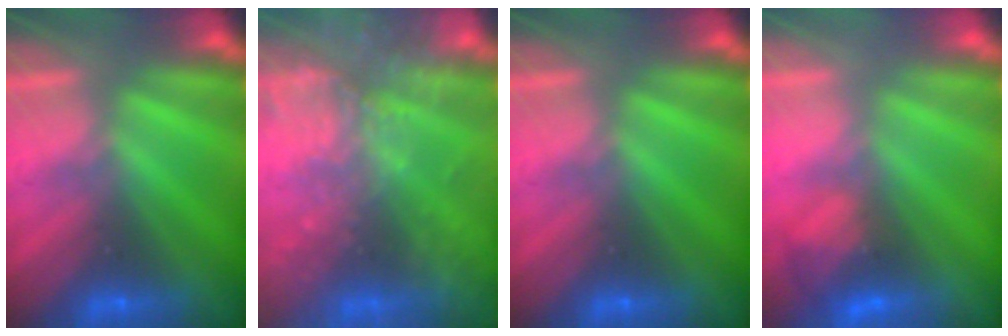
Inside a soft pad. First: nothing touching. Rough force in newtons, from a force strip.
{"total": 8.4}
{"total": 0.0}
{"total": 2.6}